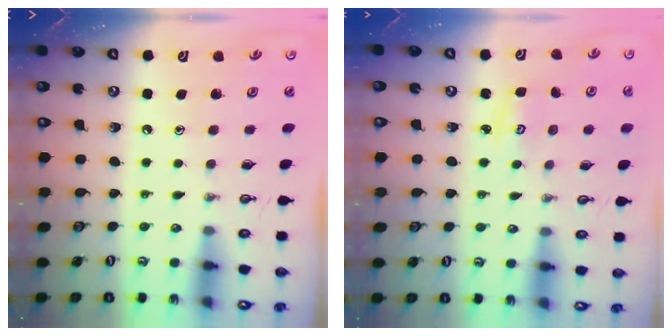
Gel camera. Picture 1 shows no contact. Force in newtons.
{"total": 3.0, "press": 3.0, "slide": 0.2}